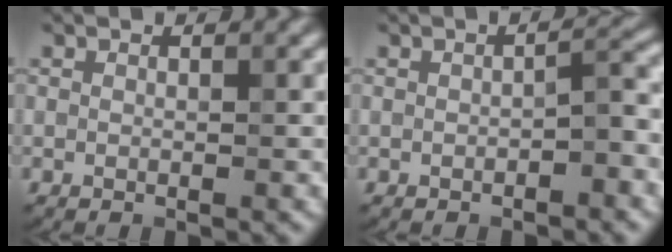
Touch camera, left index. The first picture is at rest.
{"total": 2.2, "force": [-0.8, 0.6, 2.0], "torque": [-0.032, 0.008, -0.013]}